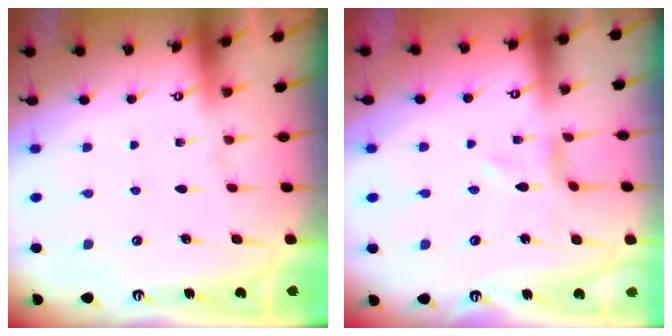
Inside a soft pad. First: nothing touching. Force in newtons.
{"total": 1.0, "press": 1.0, "slide": 0.2}